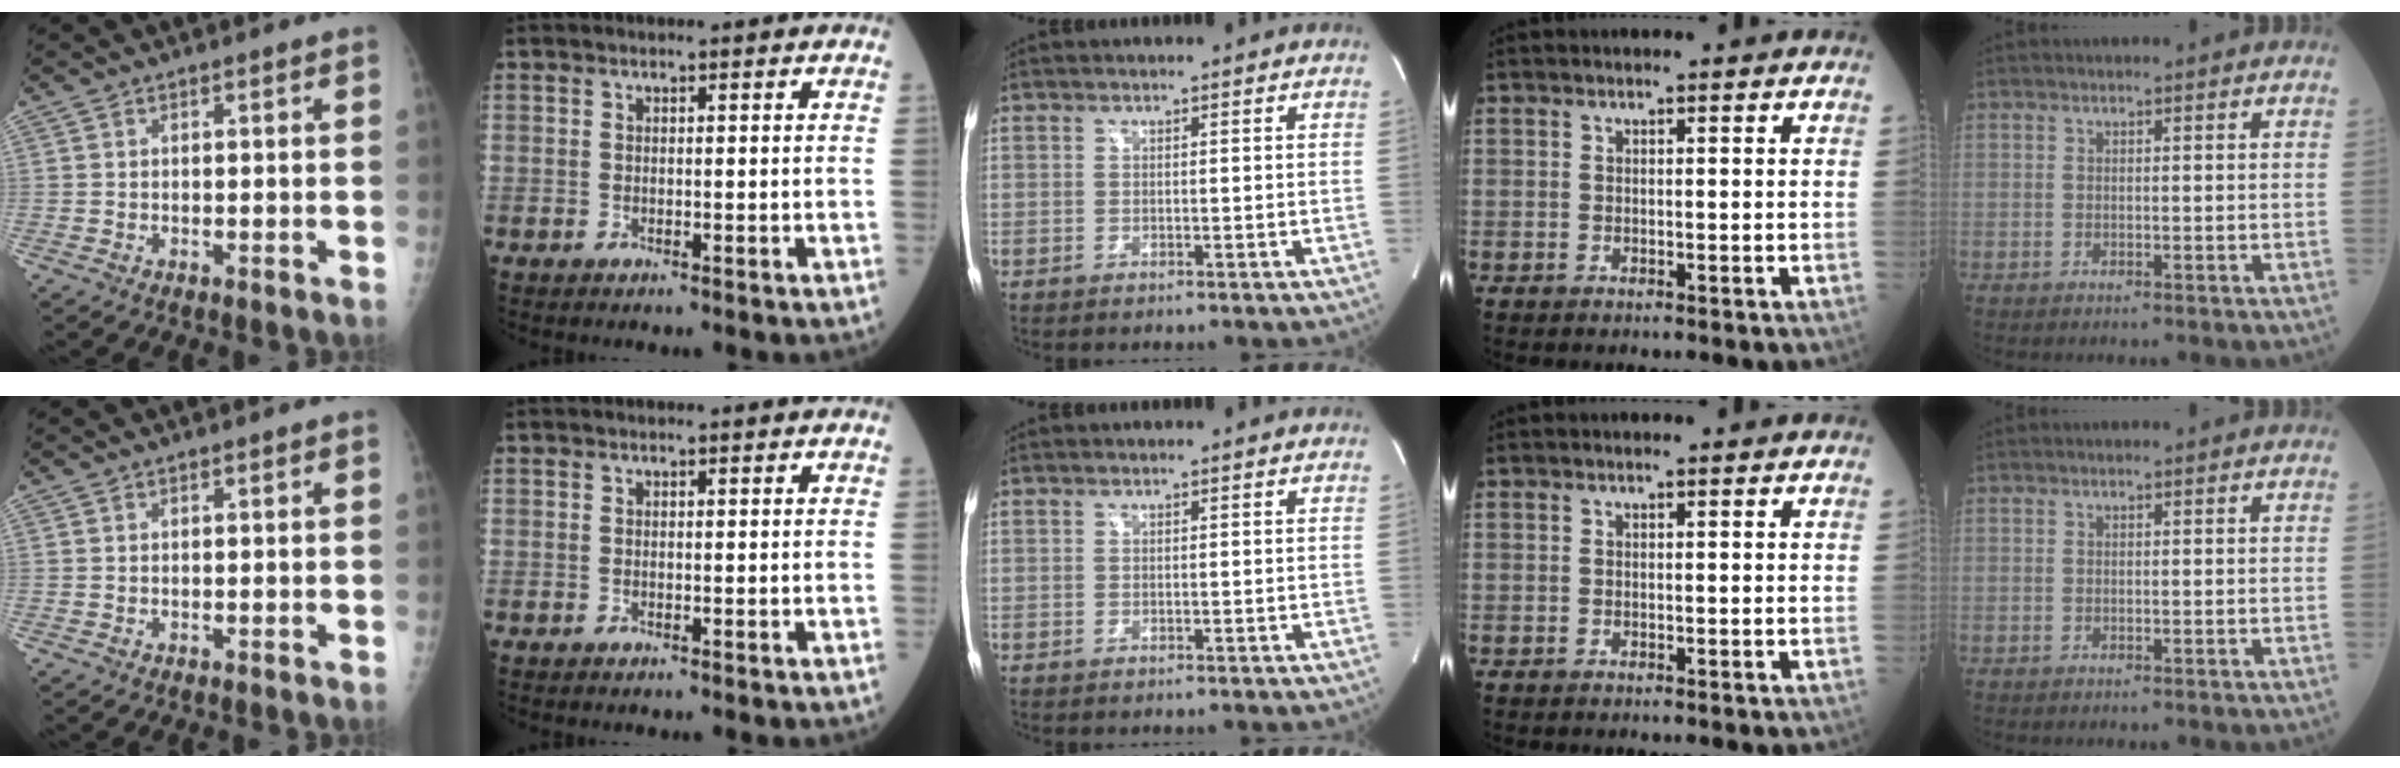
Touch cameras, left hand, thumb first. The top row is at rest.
{}